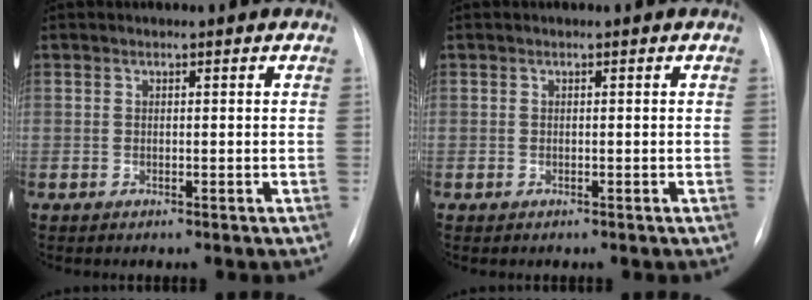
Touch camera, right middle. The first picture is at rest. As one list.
[{"total": 0.0}]